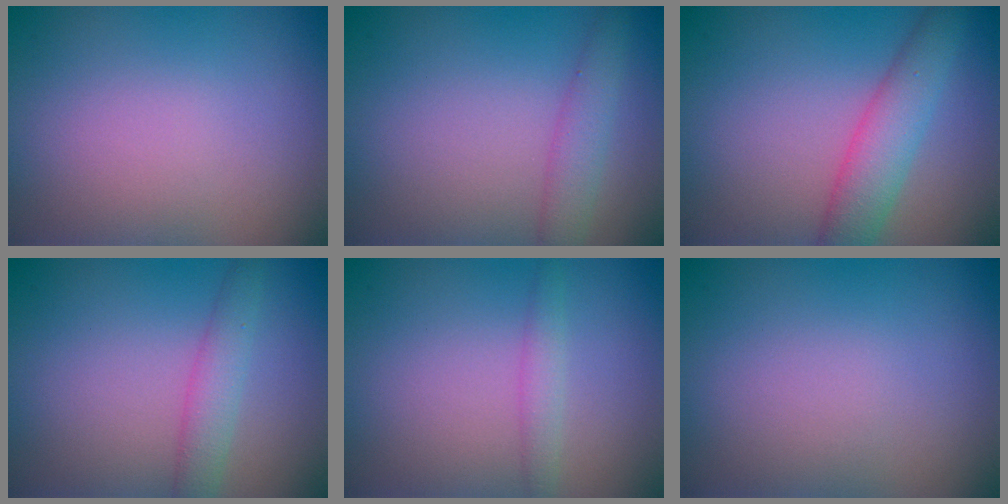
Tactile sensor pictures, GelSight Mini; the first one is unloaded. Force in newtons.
{"total": 2.5, "press": 2.5, "slide": 0.1}
{"total": 4.3, "press": 4.3, "slide": 0.0}
{"total": 2.6, "press": 2.6, "slide": 0.1}
{"total": 1.4, "press": 1.4, "slide": 0.0}
{"total": 0.0}